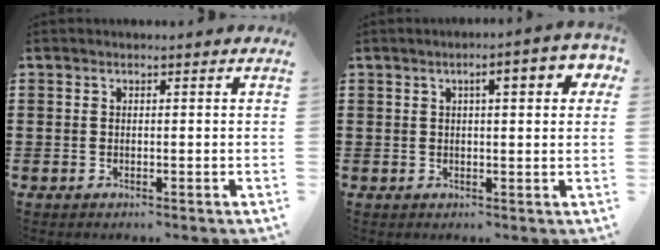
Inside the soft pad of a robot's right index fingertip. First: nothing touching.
{"total": 4.4, "force": [1.3, 1.0, 4.1], "torque": [-0.067, 0.000, 0.013]}